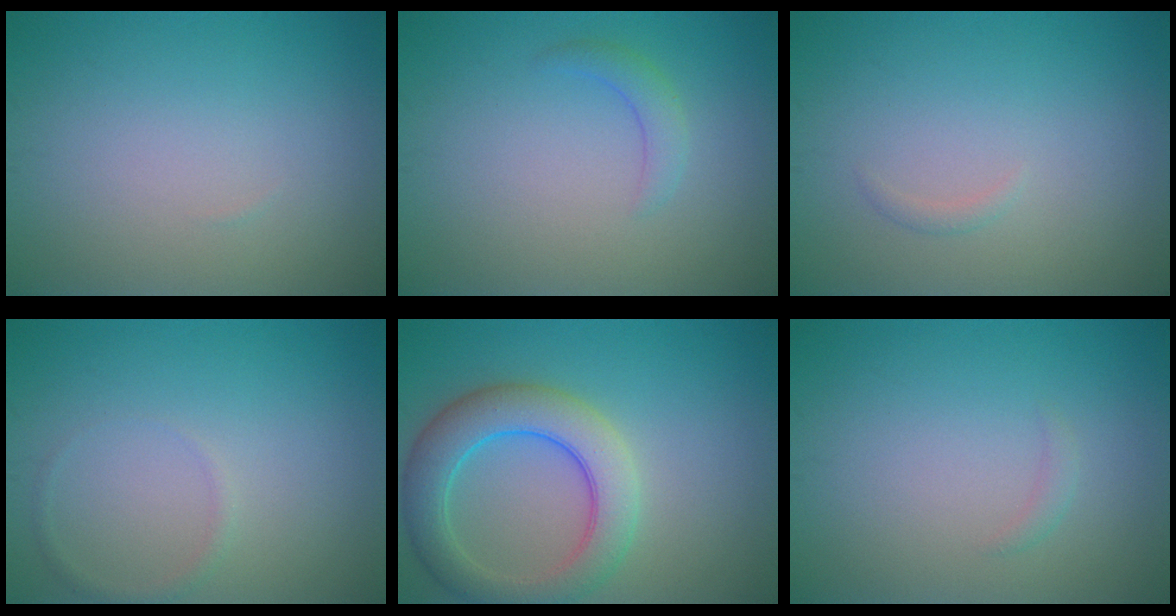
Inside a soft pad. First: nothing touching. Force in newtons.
{"total": 1.6, "press": 1.6, "slide": 0.2}
{"total": 0.6, "press": 0.6, "slide": 0.1}
{"total": 0.8, "press": 0.8, "slide": 0.0}
{"total": 6.3, "press": 6.3, "slide": 0.4}
{"total": 0.7, "press": 0.7, "slide": 0.0}